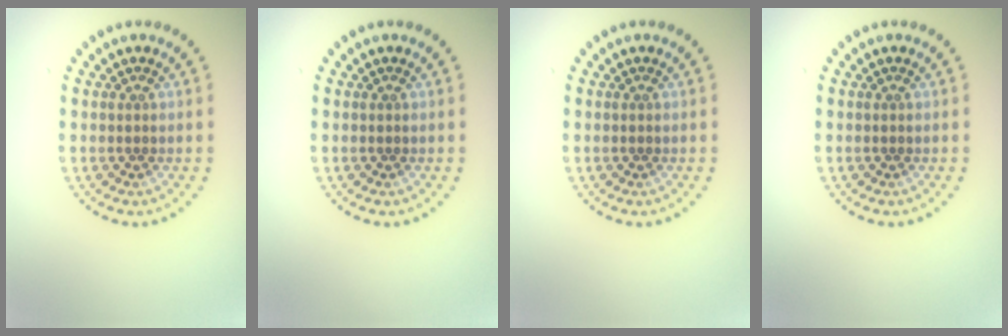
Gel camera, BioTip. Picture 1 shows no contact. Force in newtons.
{"total": 0.0}
{"total": 0.0}
{"total": 0.0}